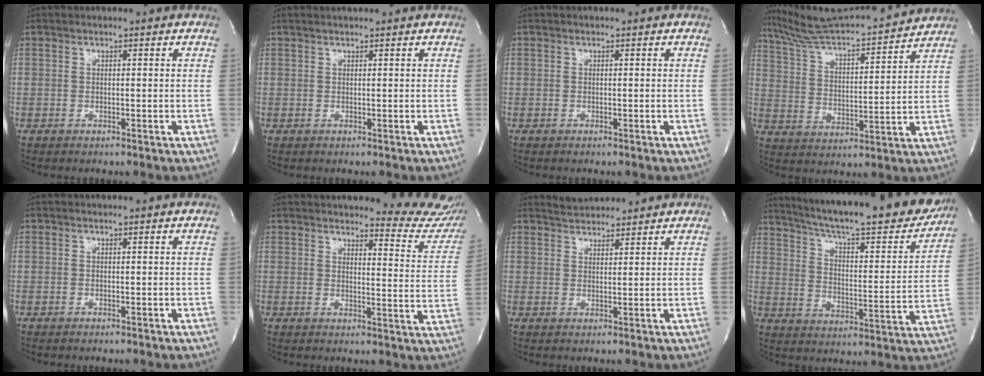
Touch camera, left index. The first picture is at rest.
{"total": 1.4, "force": [1.3, 0.0, 0.5], "torque": [-0.008, 0.014, 0.025]}
{"total": 0.0}
{"total": 17.2, "force": [16.3, 0.3, 5.4], "torque": [-0.101, 0.000, 0.255]}
{"total": 0.0}
{"total": 13.3, "force": [13.0, 1.5, 2.6], "torque": [-0.008, -0.092, 0.122]}
{"total": 3.7, "force": [3.7, 0.5, 0.2], "torque": [-0.009, 0.021, 0.065]}
{"total": 28.5, "force": [24.7, 4.5, 13.7], "torque": [-0.220, -0.044, 0.328]}